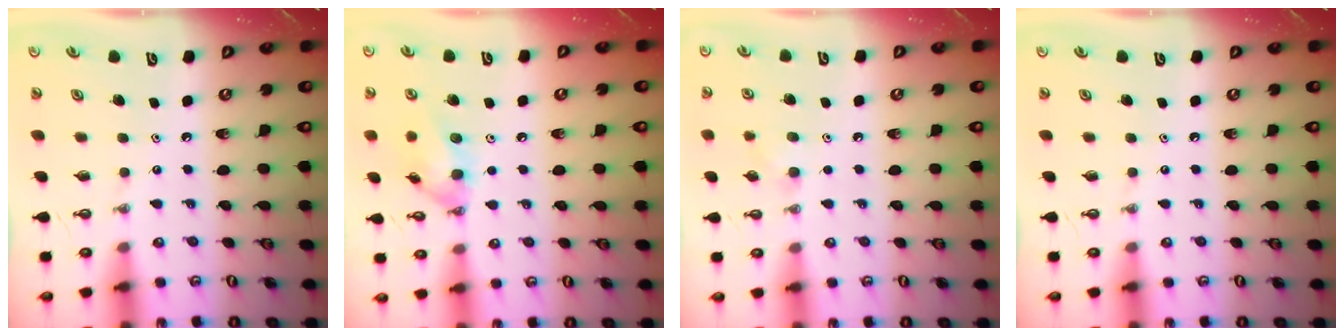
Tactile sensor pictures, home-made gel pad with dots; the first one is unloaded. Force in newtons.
{"total": 11.3, "press": 11.3, "slide": 0.7}
{"total": 7.2, "press": 6.6, "slide": 3.0}
{"total": 0.0}